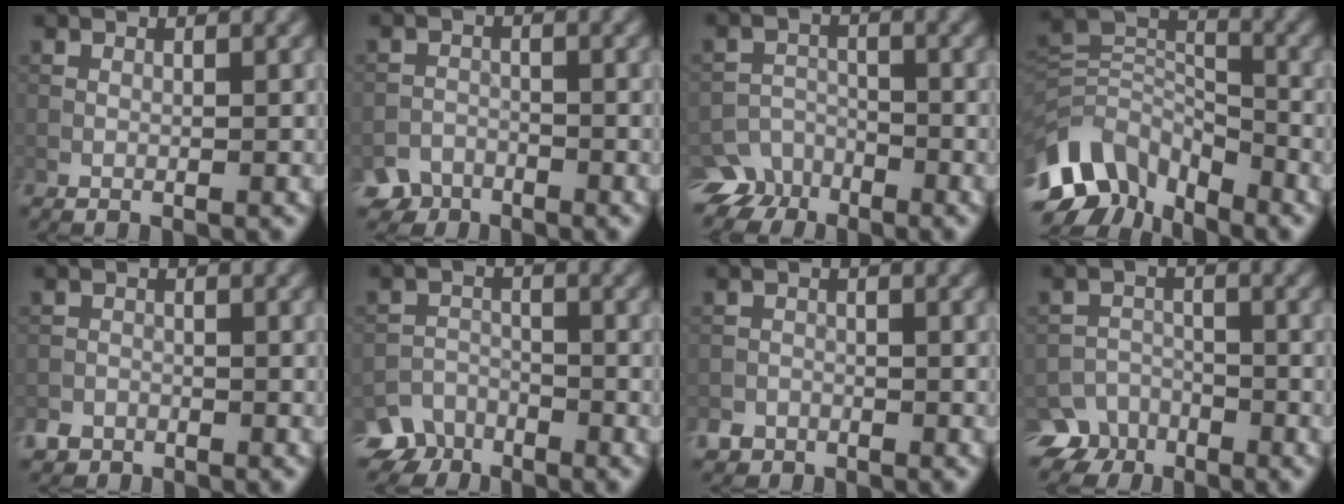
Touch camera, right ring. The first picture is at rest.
{"total": 3.5, "force": [-2.9, 1.9, 0.2], "torque": [0.005, -0.002, -0.049]}
{"total": 5.3, "force": [-4.4, 3.0, 0.3], "torque": [0.014, -0.006, -0.070]}
{"total": 10.4, "force": [-6.5, 6.3, 5.2], "torque": [-0.106, -0.005, -0.127]}
{"total": 1.8, "force": [-1.4, 1.0, 0.0], "torque": [0.004, 0.002, -0.026]}
{"total": 4.5, "force": [-3.7, 2.5, 0.3], "torque": [0.006, -0.011, -0.064]}
{"total": 2.1, "force": [-1.7, 1.2, 0.0], "torque": [0.007, 0.005, -0.029]}
{"total": 4.9, "force": [-3.9, 3.0, 0.3], "torque": [0.016, -0.006, -0.060]}